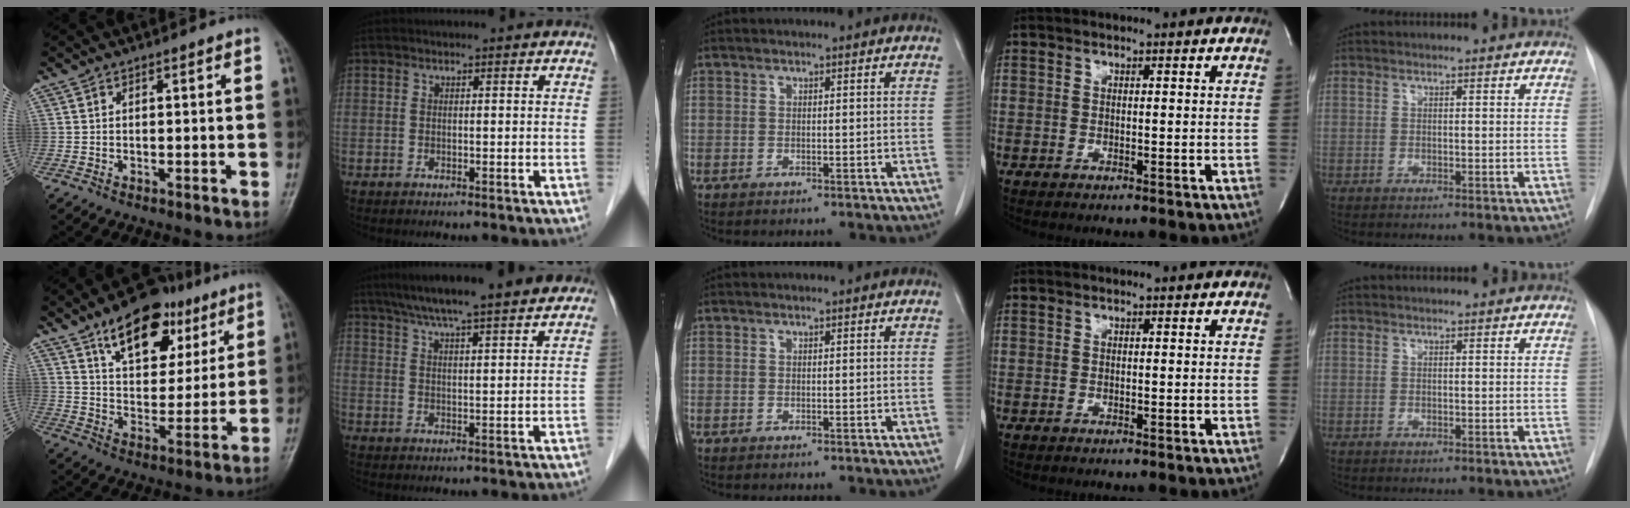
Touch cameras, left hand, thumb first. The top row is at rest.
{"thumb": {"total": 16.6, "force": [9.6, 9.2, 9.9], "torque": [-0.105, -0.035, 0.155]}, "index": {"total": 14.5, "force": [11.9, 1.3, 8.2], "torque": [-0.129, 0.035, 0.165]}}